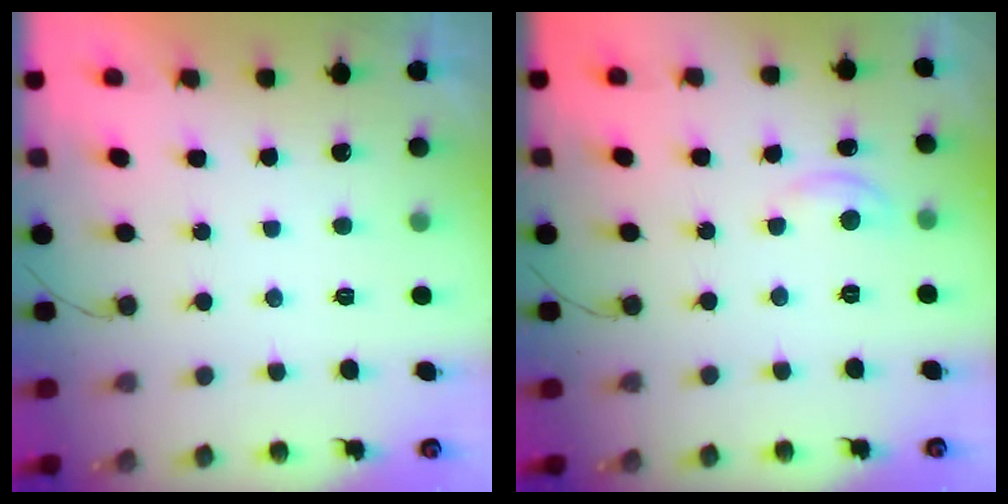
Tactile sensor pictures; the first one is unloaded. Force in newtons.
{"total": 2.9, "press": 2.8, "slide": 0.3}